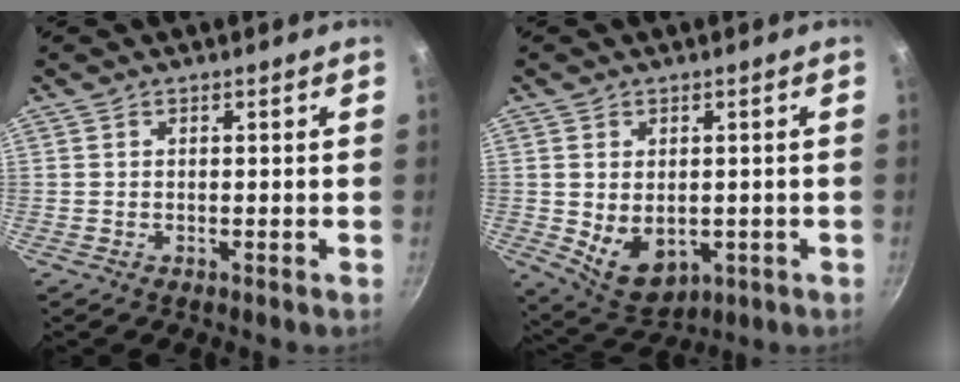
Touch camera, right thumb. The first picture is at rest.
{"total": 8.4, "force": [-0.6, 5.9, 5.9], "torque": [-0.080, -0.014, 0.012]}